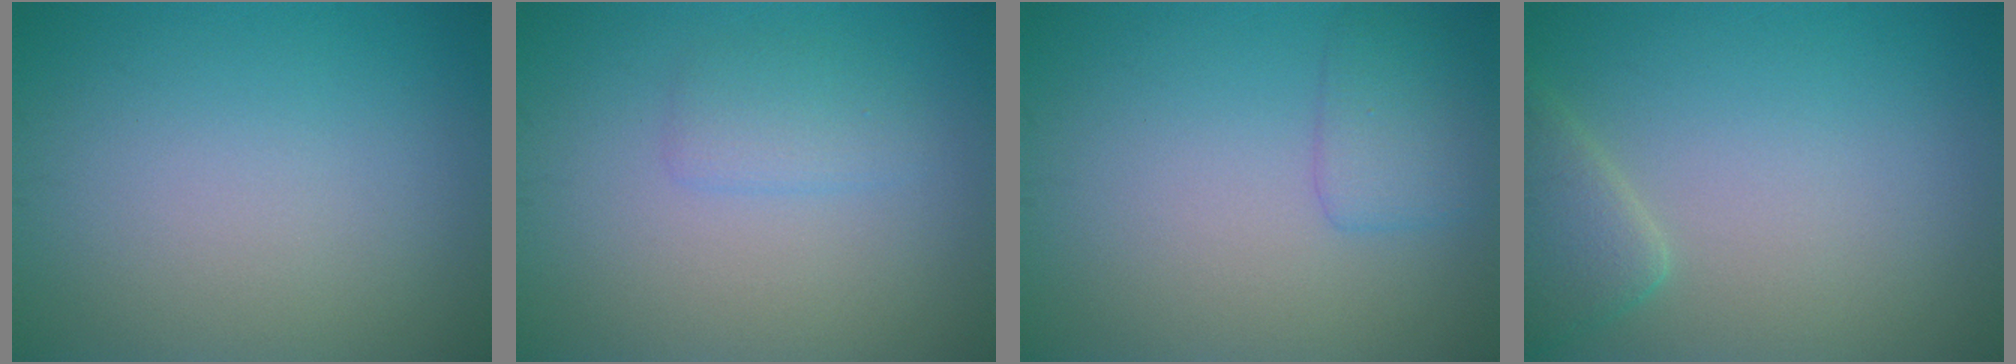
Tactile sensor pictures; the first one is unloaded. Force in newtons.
{"total": 1.7, "press": 1.7, "slide": 0.2}
{"total": 2.3, "press": 2.3, "slide": 0.1}
{"total": 2.8, "press": 2.8, "slide": 0.2}